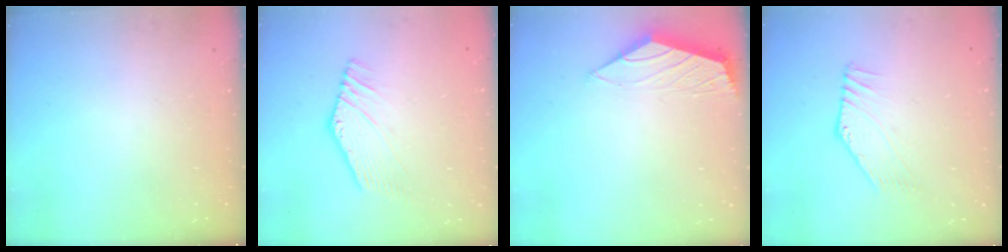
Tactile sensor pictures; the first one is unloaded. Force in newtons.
{"total": 2.7, "press": 2.7, "slide": 0.3}
{"total": 1.5, "press": 1.4, "slide": 0.5}
{"total": 2.7, "press": 2.7, "slide": 0.0}